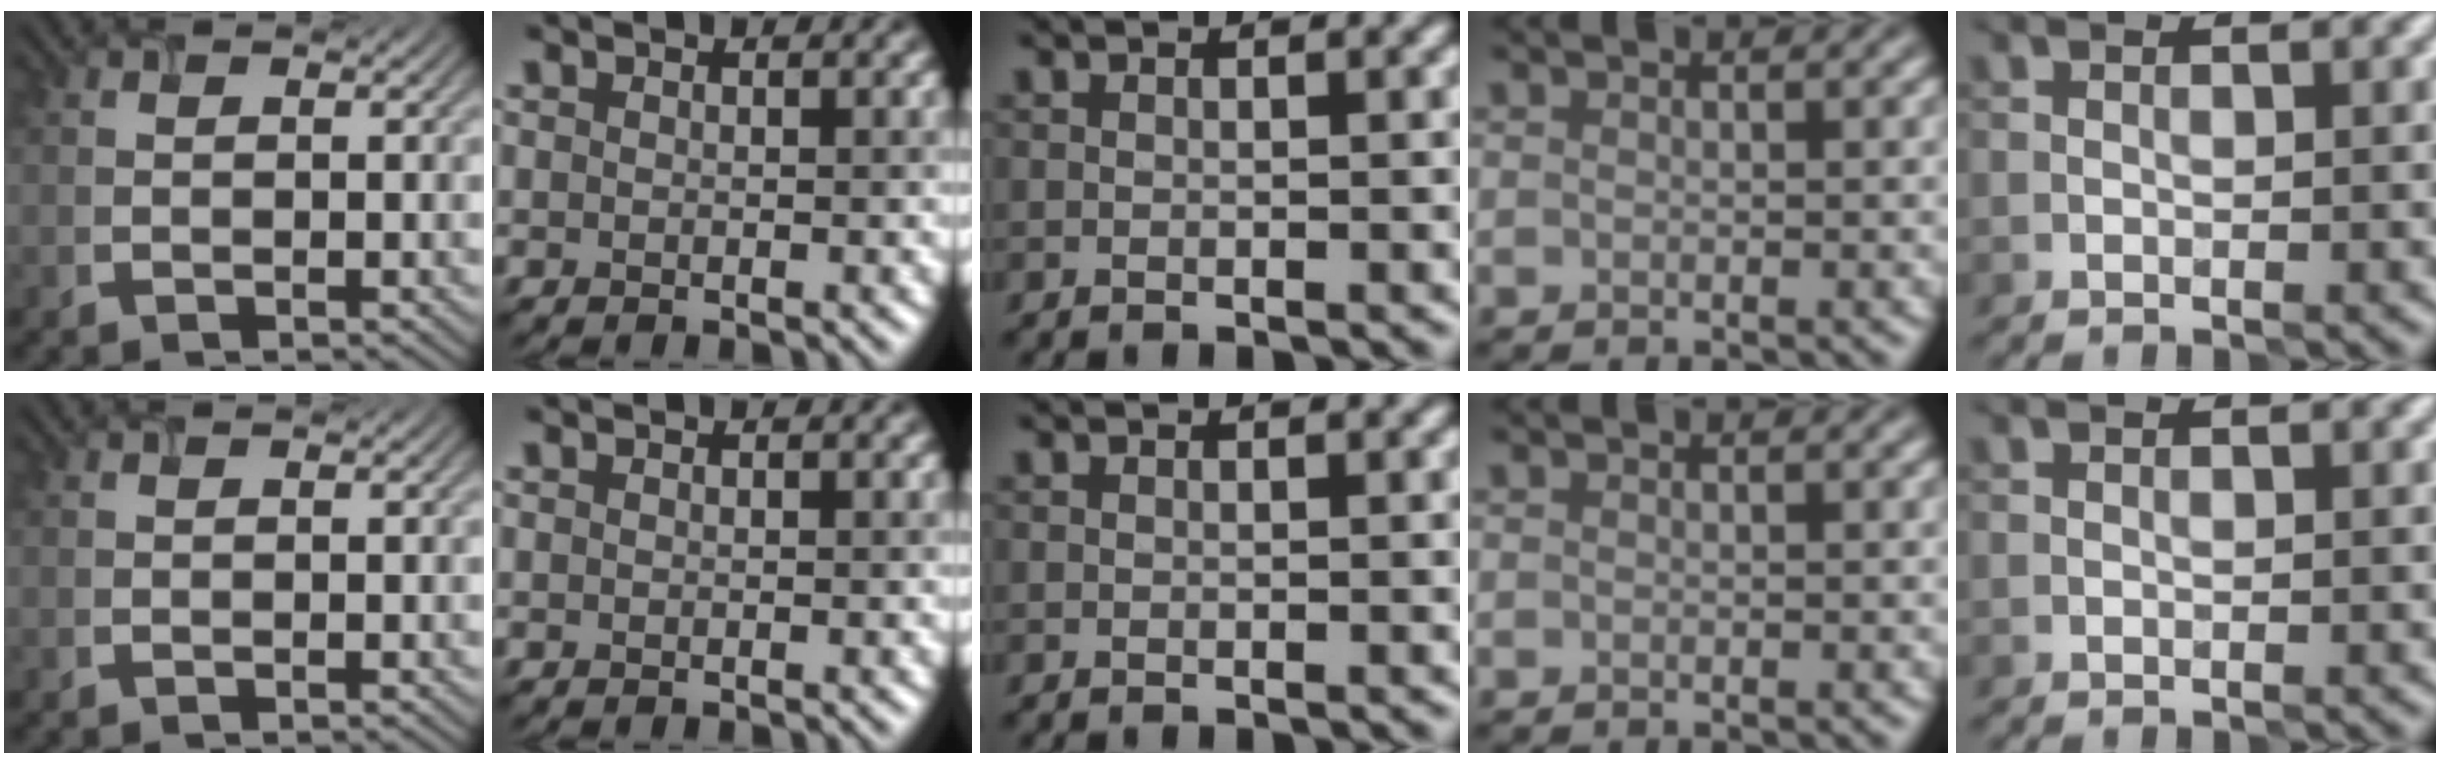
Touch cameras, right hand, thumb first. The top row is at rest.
{}